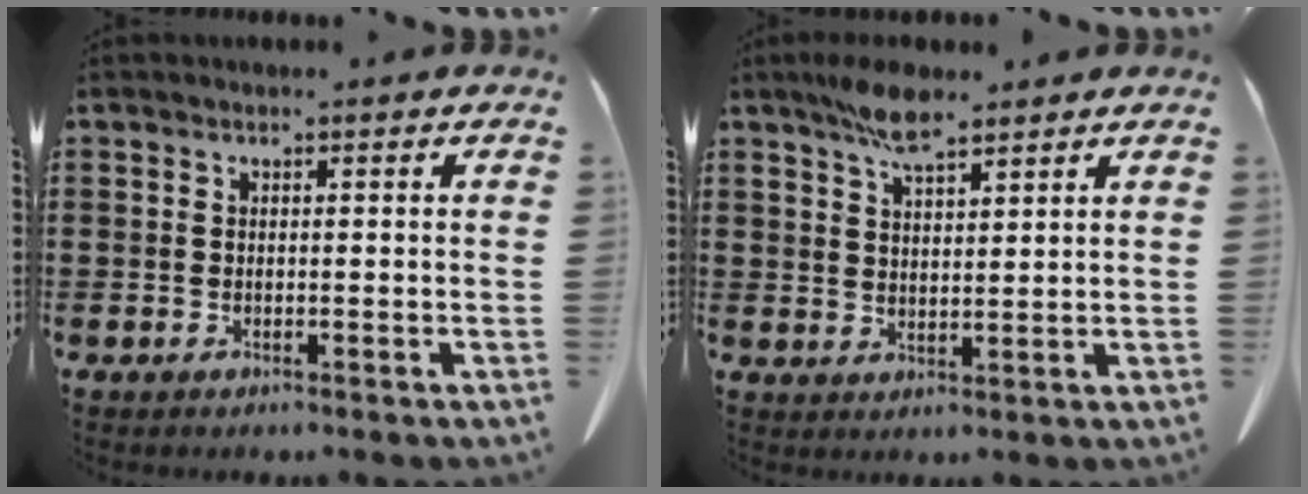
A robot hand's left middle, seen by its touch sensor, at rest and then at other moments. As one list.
[{"total": 6.5, "force": [4.7, 1.8, 4.1], "torque": [-0.091, 0.000, 0.086]}]